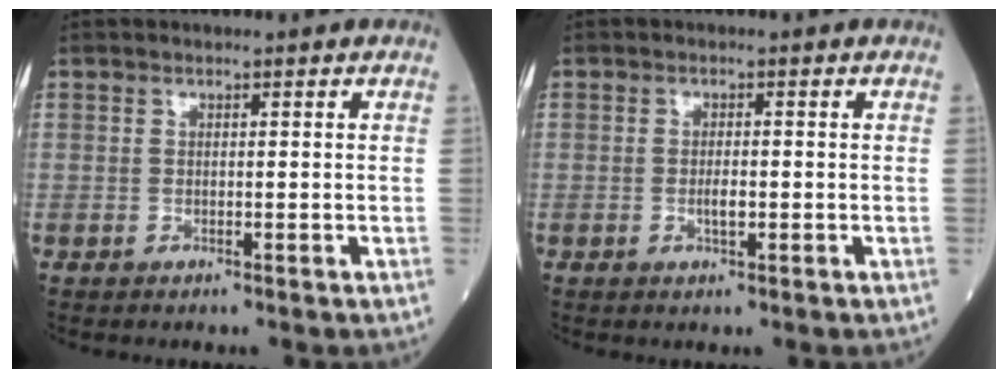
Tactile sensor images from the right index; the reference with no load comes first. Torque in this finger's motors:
{"motor_torque": [0.24, -0.01, 0.15, 0.06]}